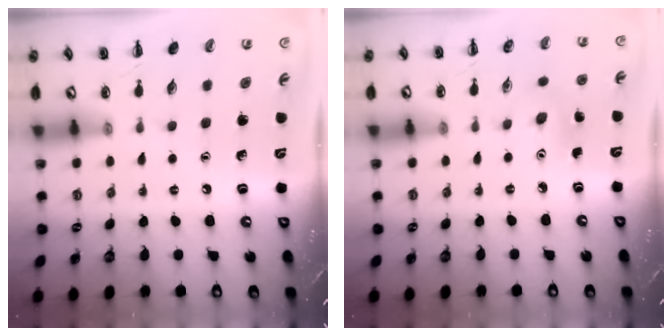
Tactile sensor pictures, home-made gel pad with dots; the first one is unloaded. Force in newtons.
{"total": 3.8, "press": 3.7, "slide": 1.0}